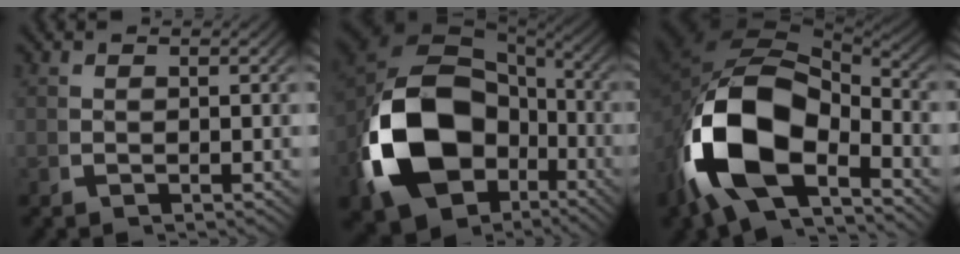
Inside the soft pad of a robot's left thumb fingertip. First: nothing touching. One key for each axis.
{"total": 19.6, "fx": -2.6, "fy": 13.6, "fz": 13.8, "tx": -0.306, "ty": -0.056, "tz": -0.016}
{"total": 18.5, "fx": -1.4, "fy": 11.6, "fz": 14.3, "tx": -0.298, "ty": -0.034, "tz": -0.012}